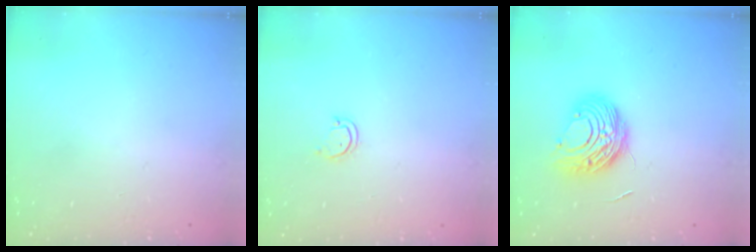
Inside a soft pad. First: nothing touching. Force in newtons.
{"total": 3.2, "press": 3.2, "slide": 0.2}
{"total": 10.4, "press": 10.3, "slide": 1.0}